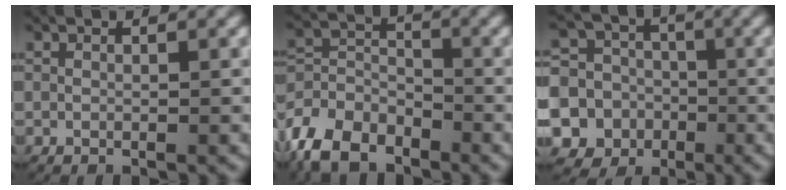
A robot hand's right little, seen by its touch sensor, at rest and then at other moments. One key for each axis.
{"total": 7.4, "fx": -3.1, "fy": 5.9, "fz": 3.2, "tx": -0.082, "ty": -0.027, "tz": -0.051}
{"total": 13.9, "fx": -3.5, "fy": 12.9, "fz": 3.9, "tx": -0.116, "ty": -0.047, "tz": -0.069}